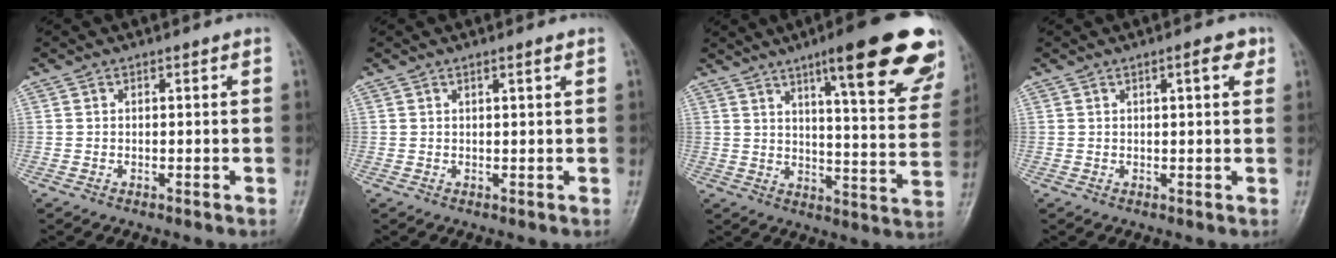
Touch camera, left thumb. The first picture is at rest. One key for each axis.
{"total": 1.2, "fx": 0.7, "fy": -0.1, "fz": 0.9, "tx": -0.017, "ty": -0.003, "tz": 0.012}
{"total": 24.4, "fx": 14.6, "fy": 5.0, "fz": 18.8, "tx": -0.219, "ty": -0.051, "tz": 0.191}
{"total": 3.3, "fx": 1.6, "fy": 0.9, "fz": 2.8, "tx": -0.033, "ty": -0.003, "tz": 0.020}